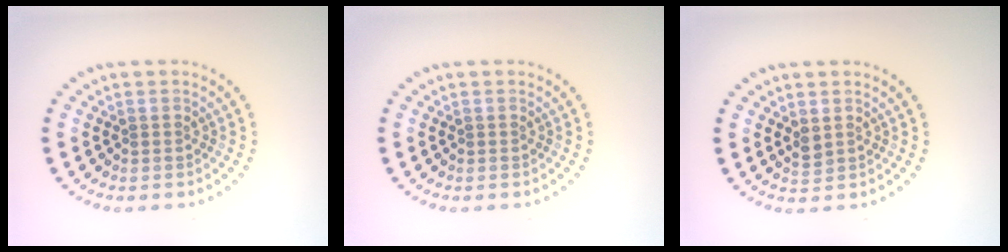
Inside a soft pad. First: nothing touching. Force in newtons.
{"total": 0.0}
{"total": 1.0, "press": 1.0, "slide": 0.3}